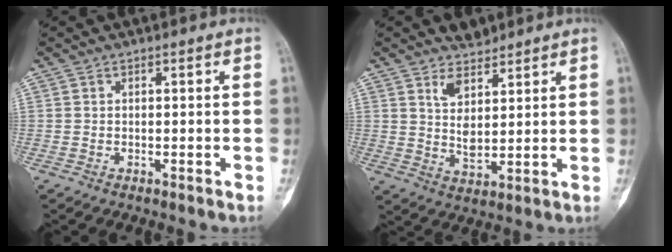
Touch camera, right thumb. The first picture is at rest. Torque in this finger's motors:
{"motor_torque": [-0.08, 0.26, 0.01, 0.07, 0.17]}